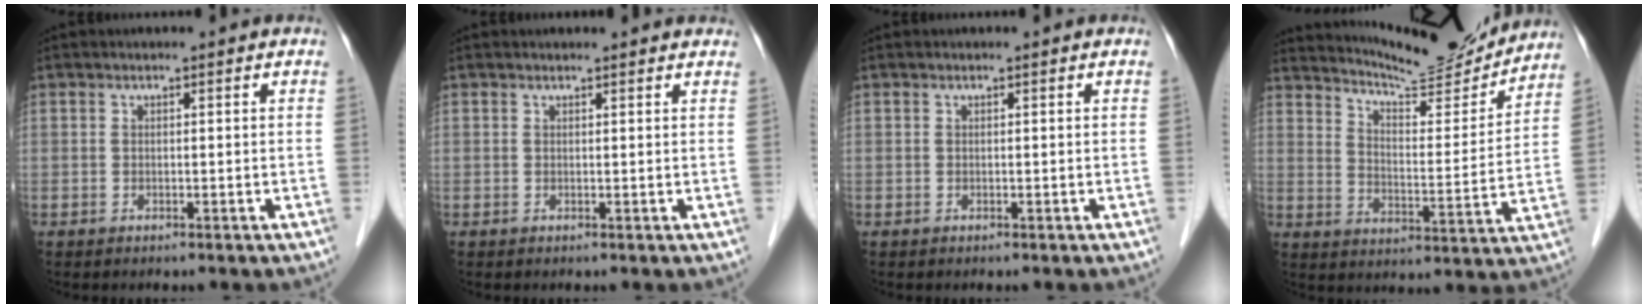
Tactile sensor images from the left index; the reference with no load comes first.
{"total": 3.1, "force": [2.9, 0.7, 0.8], "torque": [-0.010, 0.008, 0.020]}
{"total": 0.0}
{"total": 14.6, "force": [14.1, 0.8, 3.7], "torque": [-0.065, -0.032, 0.202]}